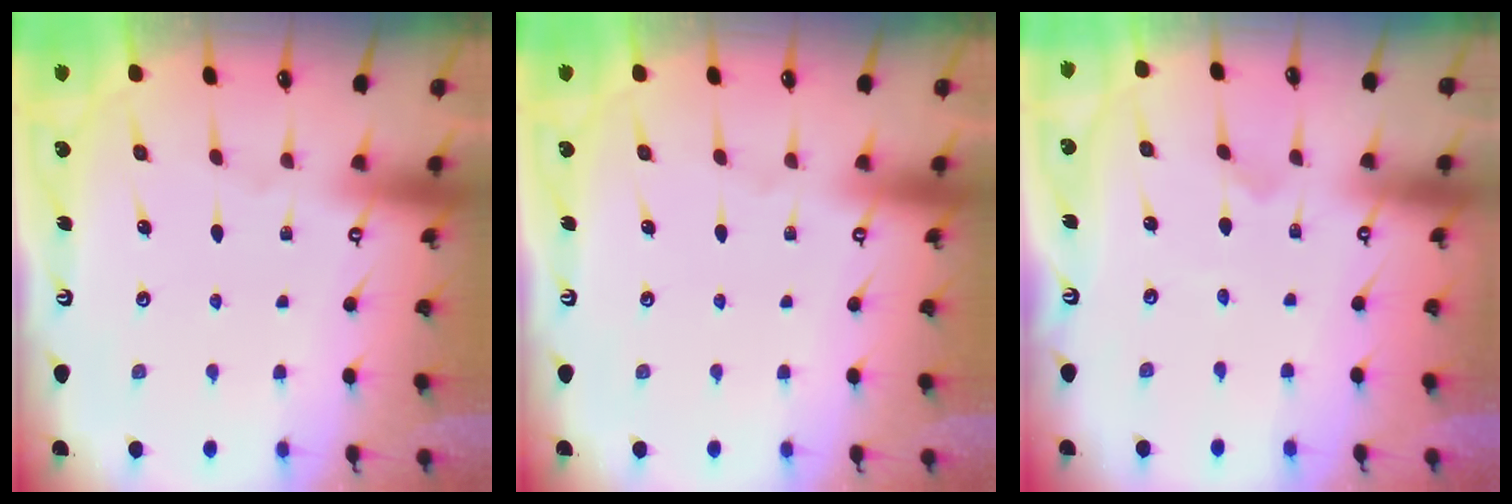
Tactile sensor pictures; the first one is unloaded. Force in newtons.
{"total": 0.0}
{"total": 0.0}